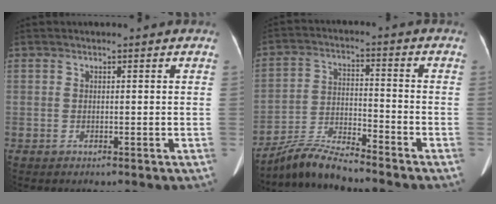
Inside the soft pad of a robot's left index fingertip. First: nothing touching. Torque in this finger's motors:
{"motor_torque": [-0.10, 0.24, 0.00, 0.00]}